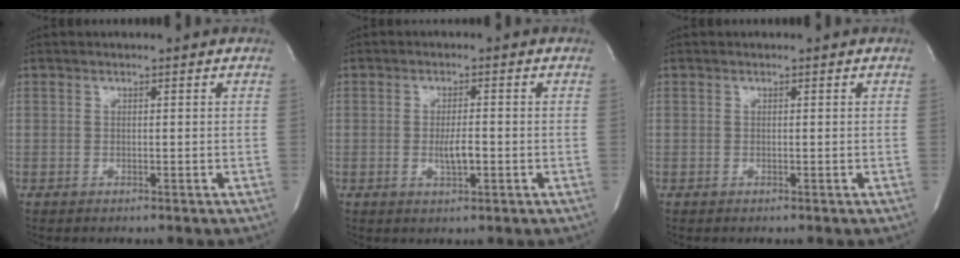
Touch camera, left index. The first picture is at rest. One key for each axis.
{"total": 3.1, "fx": -0.9, "fy": 0.7, "fz": 2.9, "tx": -0.058, "ty": -0.005, "tz": -0.012}
{"total": 0.0}